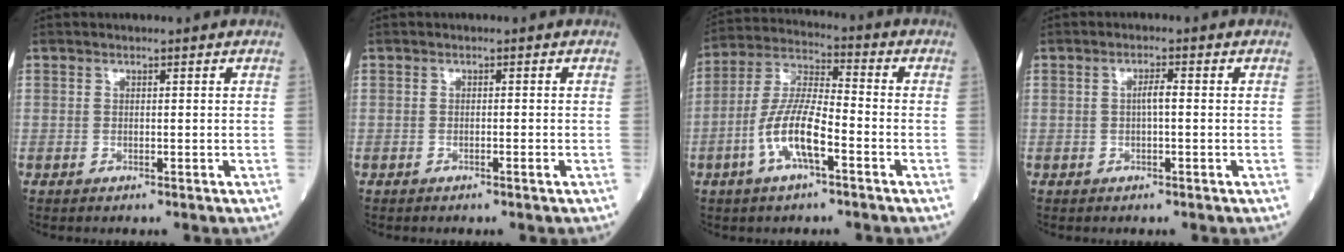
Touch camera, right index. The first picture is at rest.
{"total": 0.6, "force": [-0.4, -0.1, 0.5], "torque": [-0.009, 0.001, -0.006]}
{"total": 10.2, "force": [-3.9, 2.3, 9.2], "torque": [-0.193, 0.007, -0.077]}
{"total": 1.8, "force": [-0.1, 0.3, 1.8], "torque": [-0.032, 0.004, -0.002]}